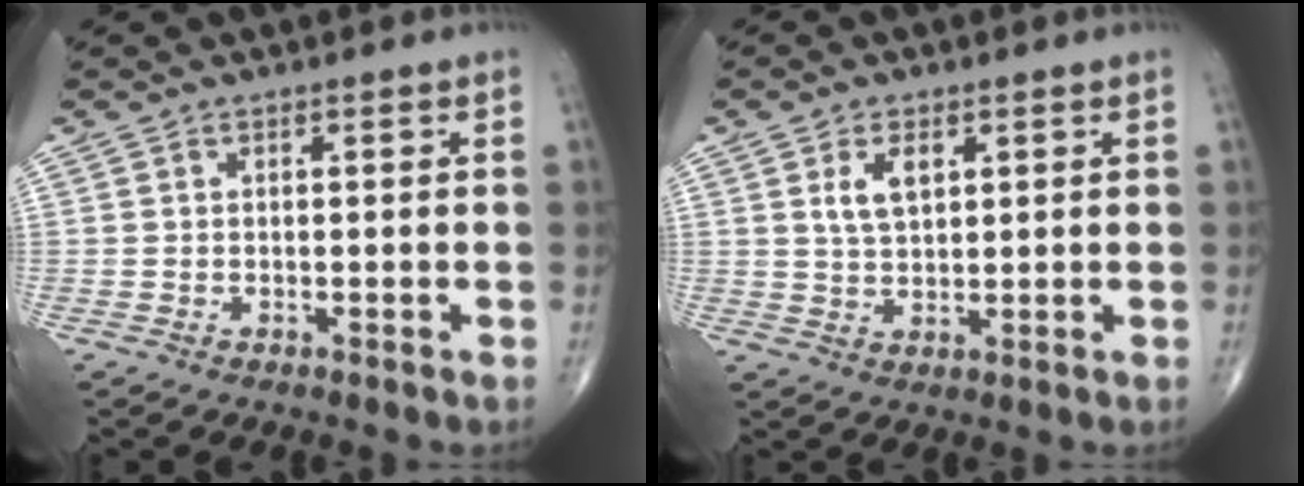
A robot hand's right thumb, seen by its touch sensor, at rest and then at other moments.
{"total": 5.0, "force": [1.9, 2.7, 3.8], "torque": [-0.063, -0.008, 0.039]}